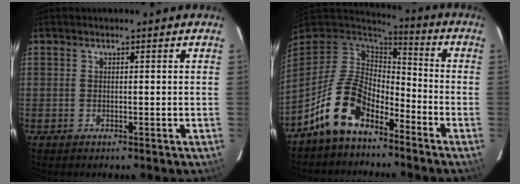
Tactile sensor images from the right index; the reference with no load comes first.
{"total": 12.7, "force": [-8.0, 6.4, 7.6], "torque": [-0.160, 0.010, -0.151]}